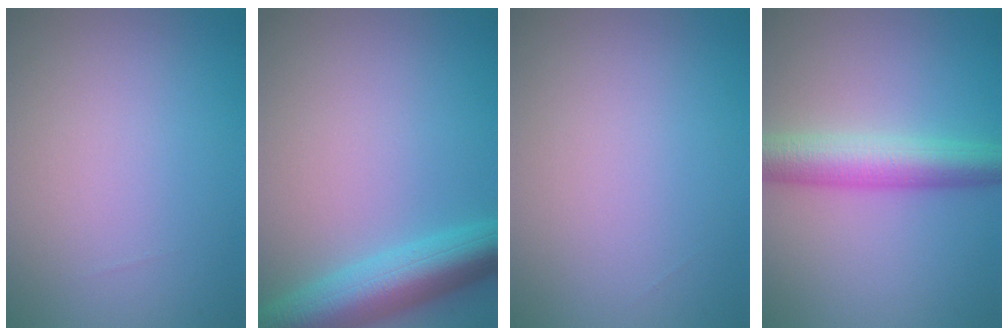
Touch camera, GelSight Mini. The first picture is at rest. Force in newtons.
{"total": 7.0, "press": 6.9, "slide": 0.4}
{"total": 0.0}
{"total": 5.7, "press": 5.7, "slide": 0.1}